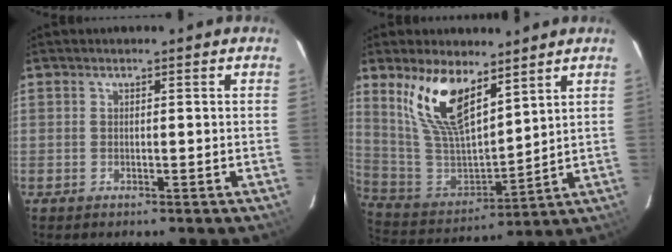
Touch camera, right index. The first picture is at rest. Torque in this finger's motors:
{"motor_torque": [1.15, 0.98, 0.66, 0.16]}